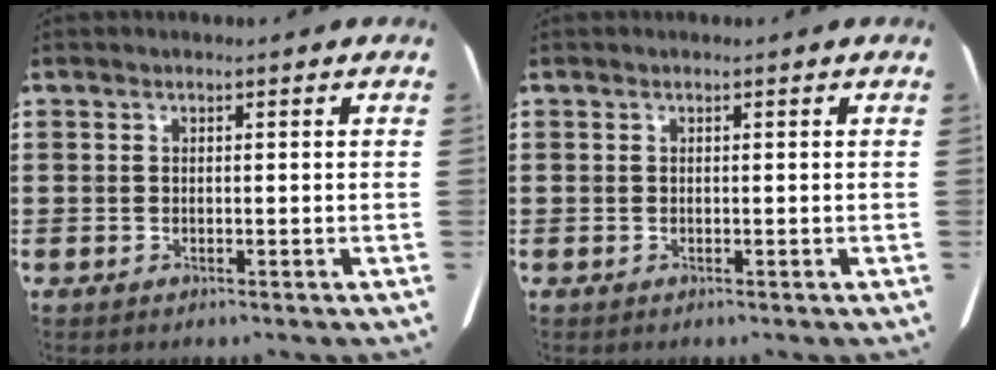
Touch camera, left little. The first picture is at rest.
{"total": 0.0}